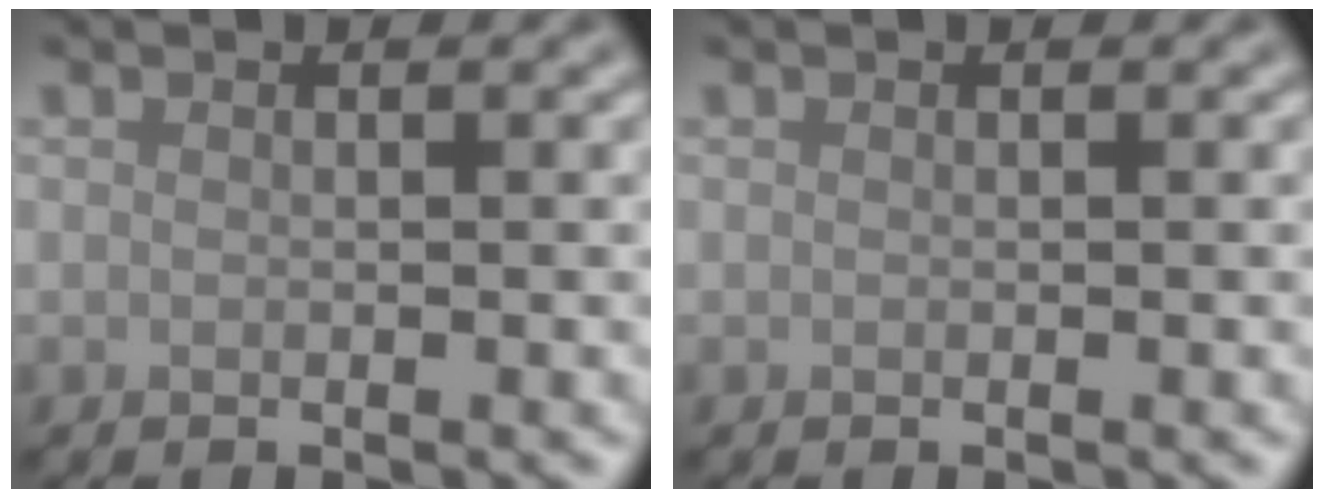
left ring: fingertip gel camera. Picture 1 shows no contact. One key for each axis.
{"total": 0.0}